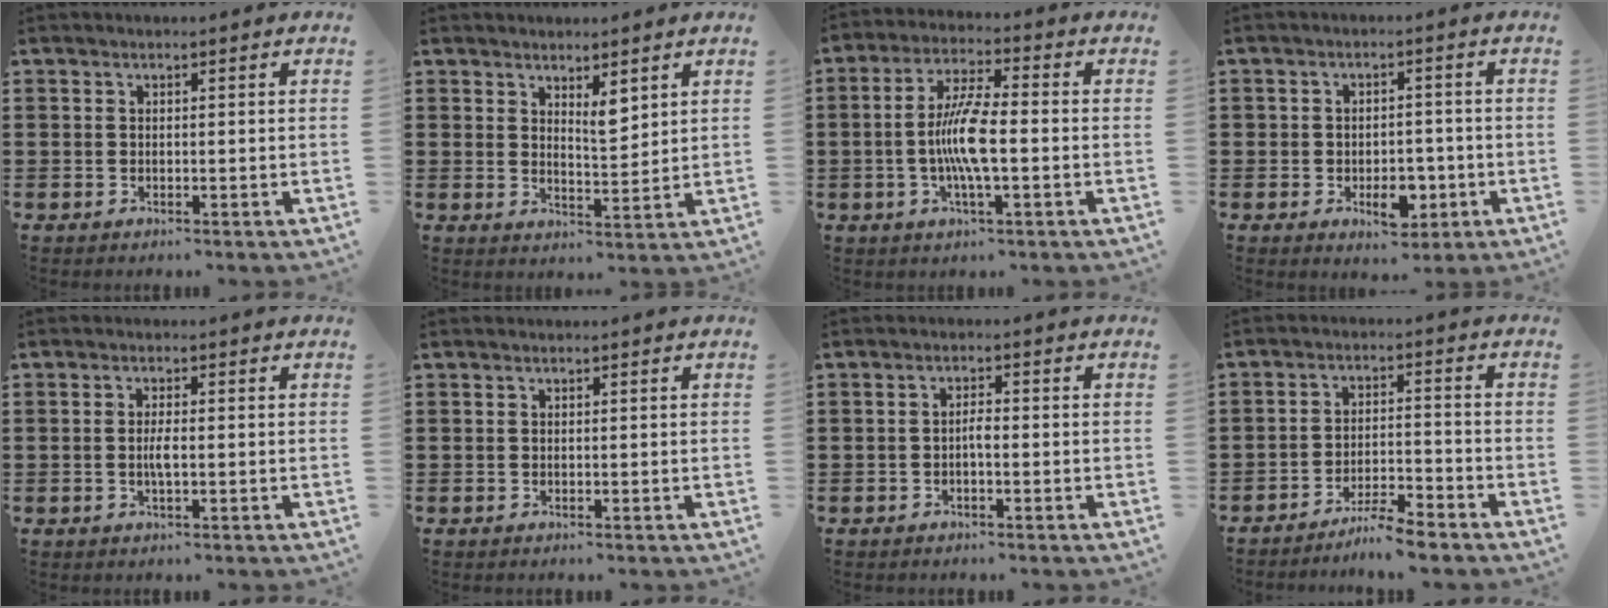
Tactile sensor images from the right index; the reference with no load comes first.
{"total": 4.0, "force": [3.0, 1.3, 2.4], "torque": [-0.037, -0.005, 0.050]}
{"total": 8.0, "force": [-1.2, 1.8, 7.7], "torque": [-0.162, -0.007, -0.030]}
{"total": 5.8, "force": [-2.0, 3.6, 4.1], "torque": [-0.051, 0.005, -0.035]}
{"total": 2.5, "force": [-0.4, 0.4, 2.4], "torque": [-0.052, -0.005, -0.010]}
{"total": 0.0}
{"total": 1.6, "force": [-0.5, 0.3, 1.4], "torque": [-0.035, -0.001, -0.012]}
{"total": 5.0, "force": [-4.6, -0.3, 1.7], "torque": [-0.040, -0.007, -0.092]}